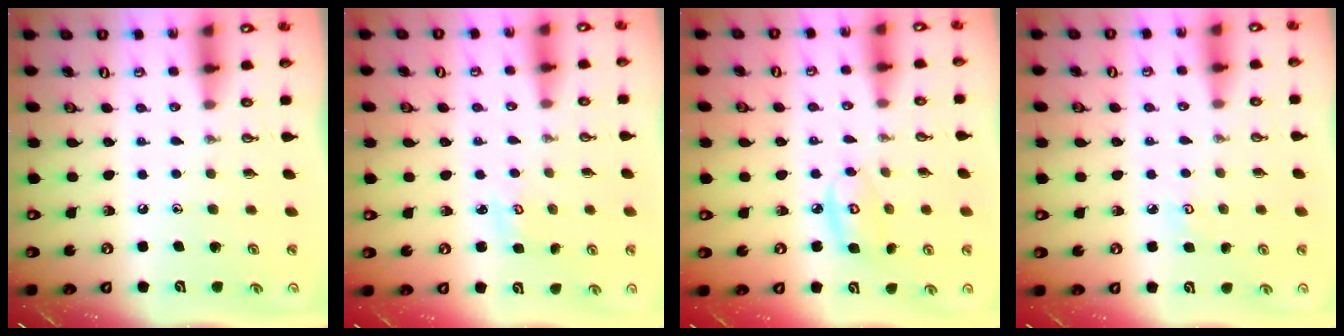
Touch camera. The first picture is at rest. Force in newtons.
{"total": 2.5, "press": 2.5, "slide": 0.2}
{"total": 5.9, "press": 5.9, "slide": 0.2}
{"total": 2.8, "press": 2.8, "slide": 0.3}